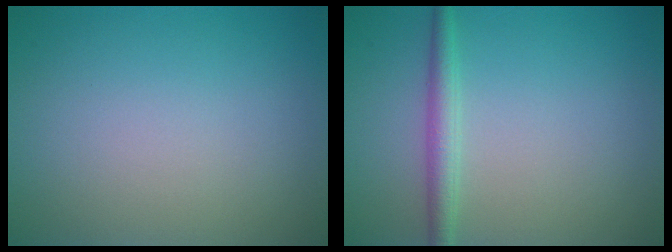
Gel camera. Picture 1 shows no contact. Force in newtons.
{"total": 2.1, "press": 2.1, "slide": 0.0}